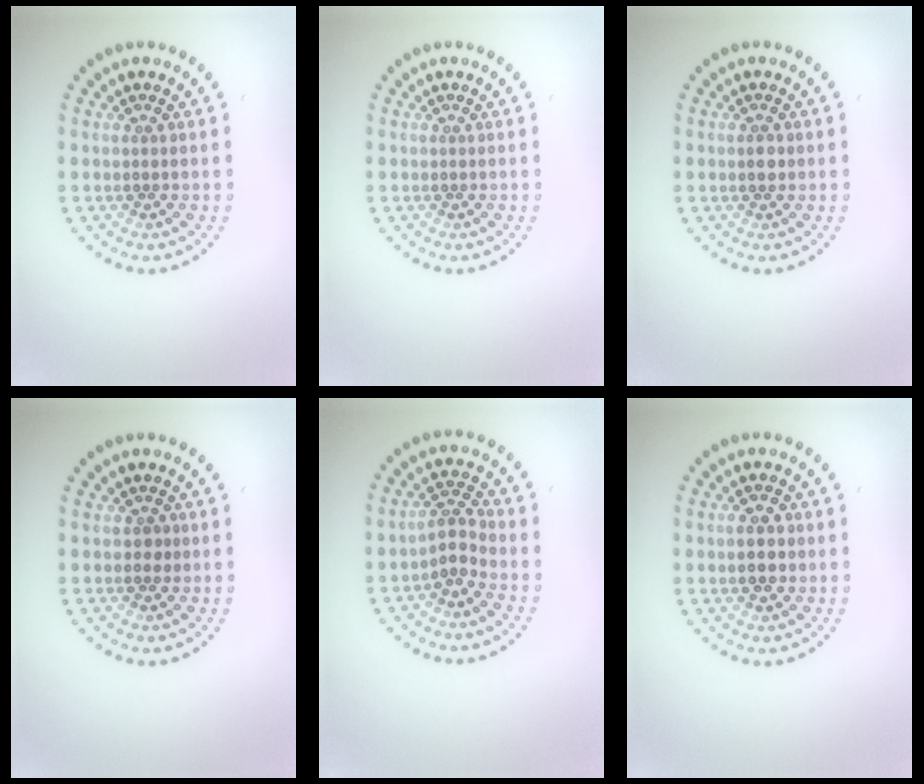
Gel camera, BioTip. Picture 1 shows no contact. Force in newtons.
{"total": 0.0}
{"total": 1.3, "press": 1.3, "slide": 0.3}
{"total": 0.7, "press": 0.7, "slide": 0.3}
{"total": 2.2, "press": 1.7, "slide": 1.4}
{"total": 2.9, "press": 2.9, "slide": 0.2}